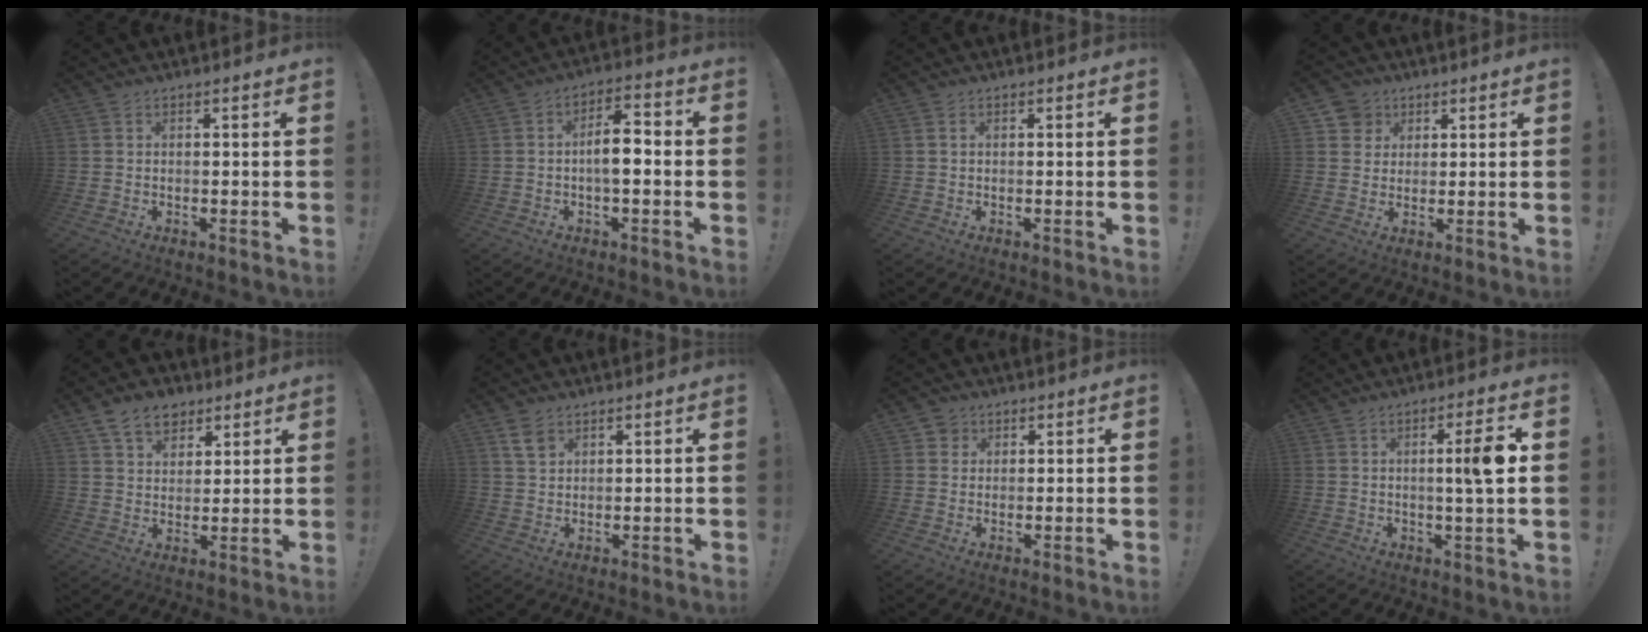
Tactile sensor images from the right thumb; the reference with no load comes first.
{"total": 8.2, "force": [-1.1, 3.6, 7.3], "torque": [-0.120, 0.010, -0.023]}
{"total": 0.6, "force": [0.2, 0.4, 0.5], "torque": [-0.010, 0.002, 0.003]}
{"total": 6.4, "force": [3.0, 5.6, 0.9], "torque": [-0.009, -0.018, 0.058]}
{"total": 10.2, "force": [6.2, 7.1, 3.9], "torque": [-0.060, -0.027, 0.120]}
{"total": 4.9, "force": [3.0, 3.3, 2.2], "torque": [-0.028, -0.011, 0.056]}
{"total": 3.2, "force": [1.5, 2.8, 0.6], "torque": [-0.004, -0.004, 0.026]}
{"total": 8.0, "force": [1.1, -0.2, 7.9], "torque": [-0.122, -0.006, 0.007]}